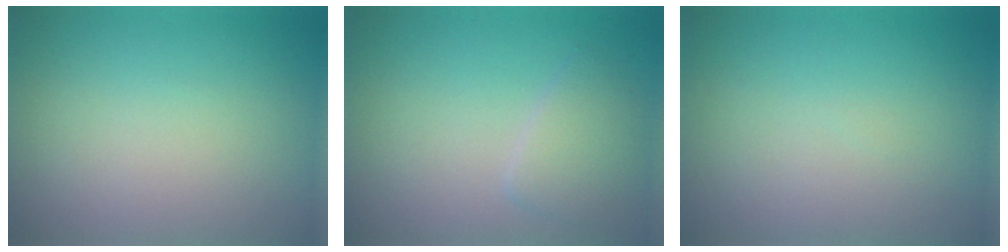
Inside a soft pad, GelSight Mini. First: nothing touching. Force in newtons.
{"total": 2.3, "press": 2.3, "slide": 0.1}
{"total": 0.0}